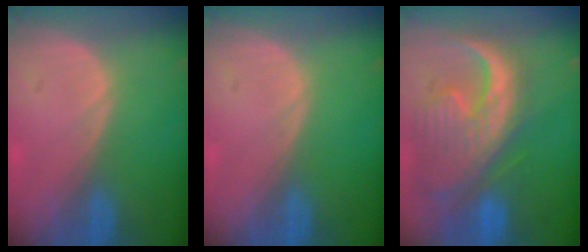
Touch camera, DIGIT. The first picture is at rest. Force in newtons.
{"total": 0.0}
{"total": 13.4, "press": 11.5, "slide": 6.8}